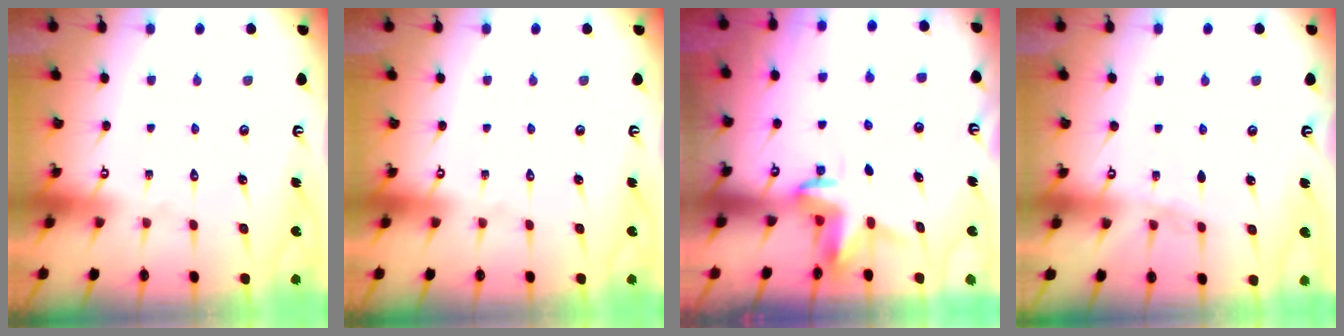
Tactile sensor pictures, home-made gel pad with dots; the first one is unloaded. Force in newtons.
{"total": 0.0}
{"total": 3.4, "press": 3.4, "slide": 0.2}
{"total": 5.7, "press": 5.6, "slide": 0.6}